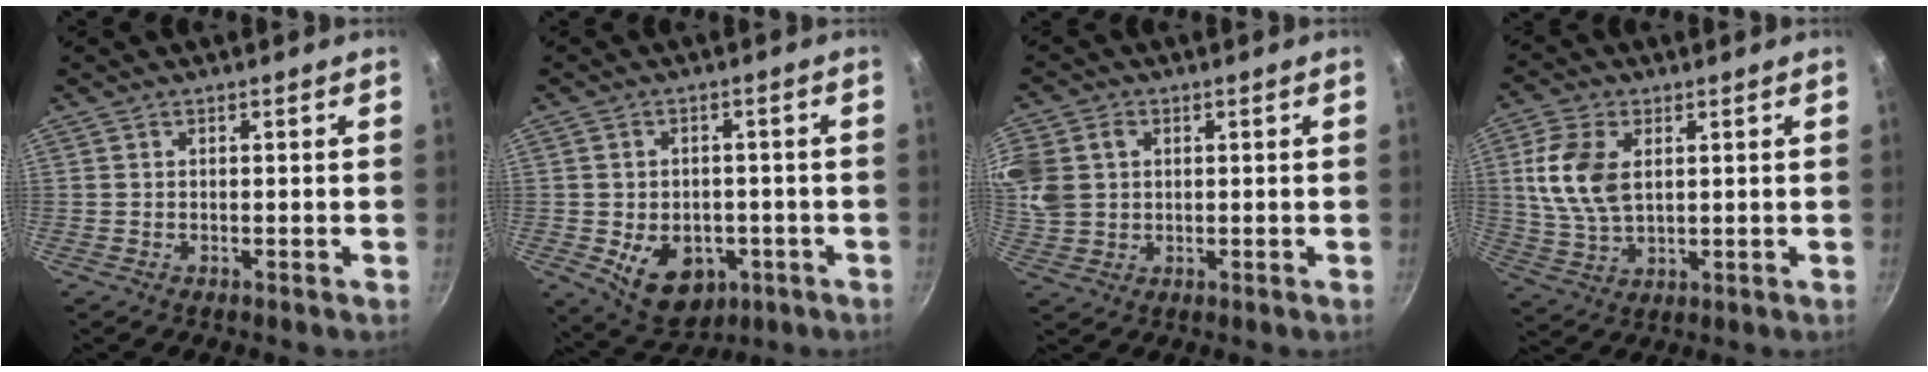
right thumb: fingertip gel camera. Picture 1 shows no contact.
{"total": 11.2, "force": [-3.3, 8.1, 7.0], "torque": [-0.076, 0.002, -0.032]}
{"total": 14.3, "force": [3.2, 11.6, 7.7], "torque": [-0.200, 0.029, 0.065]}
{"total": 10.7, "force": [2.4, 6.5, 8.1], "torque": [-0.156, -0.008, 0.049]}